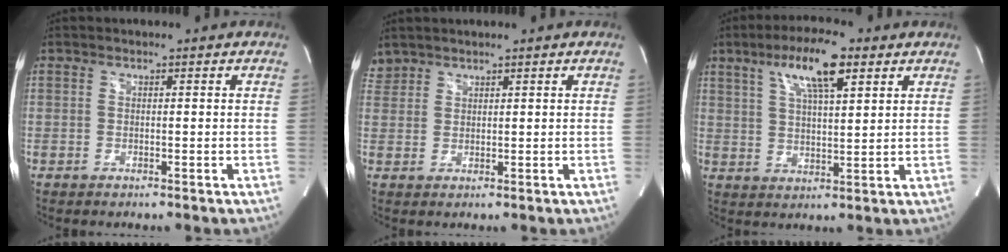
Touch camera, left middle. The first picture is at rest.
{"total": 2.3, "force": [2.2, 0.8, -0.2], "torque": [0.003, 0.013, 0.045]}
{"total": 9.9, "force": [5.3, 2.1, 8.2], "torque": [-0.151, 0.014, 0.092]}